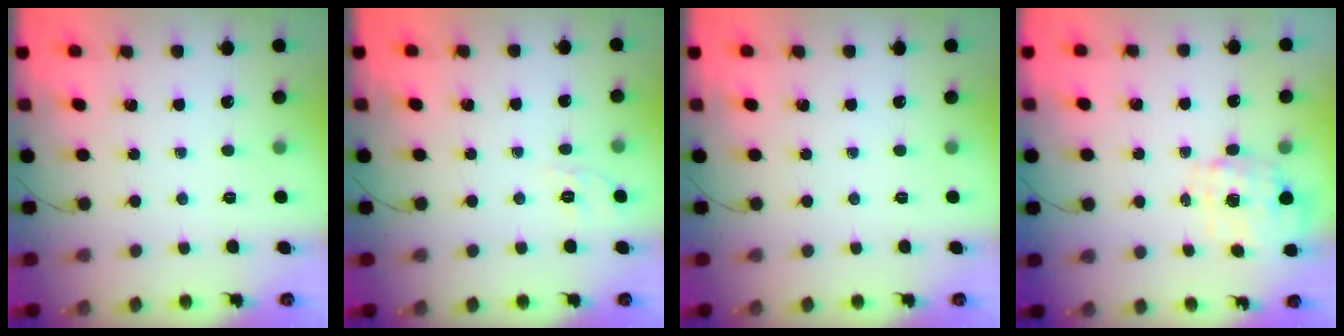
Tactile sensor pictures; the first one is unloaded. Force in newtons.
{"total": 1.7, "press": 0.0, "slide": 1.7}
{"total": 0.0}
{"total": 1.5, "press": 1.5, "slide": 0.5}